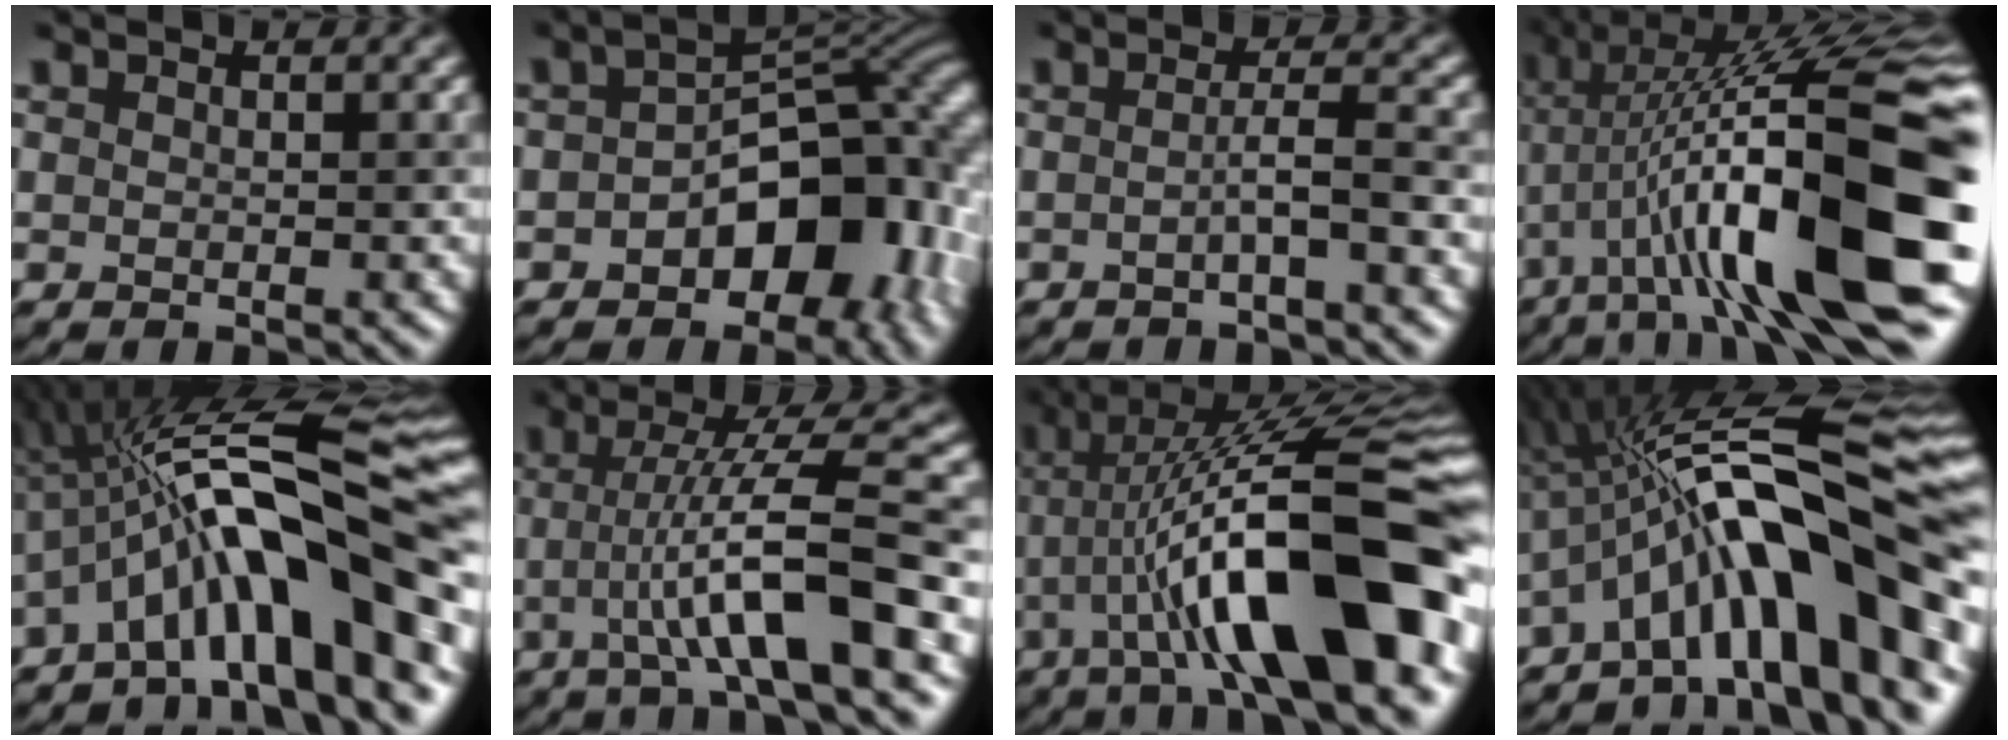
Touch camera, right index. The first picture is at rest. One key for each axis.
{"total": 12.1, "fx": -3.2, "fy": 7.6, "fz": 8.9, "tx": -0.086, "ty": -0.003, "tz": -0.046}
{"total": 2.3, "fx": -0.8, "fy": 0.0, "fz": 2.2, "tx": -0.040, "ty": 0.001, "tz": -0.017}
{"total": 15.9, "fx": -2.6, "fy": 3.9, "fz": 15.2, "tx": -0.249, "ty": 0.027, "tz": -0.039}
{"total": 13.9, "fx": -3.3, "fy": 3.7, "fz": 13.0, "tx": -0.181, "ty": 0.027, "tz": -0.053}
{"total": 8.6, "fx": -1.8, "fy": 1.0, "fz": 8.3, "tx": -0.129, "ty": 0.011, "tz": -0.027}
{"total": 14.8, "fx": -3.2, "fy": 3.7, "fz": 13.9, "tx": -0.214, "ty": 0.021, "tz": -0.048}
{"total": 15.4, "fx": -3.4, "fy": 4.1, "fz": 14.5, "tx": -0.194, "ty": 0.032, "tz": -0.055}